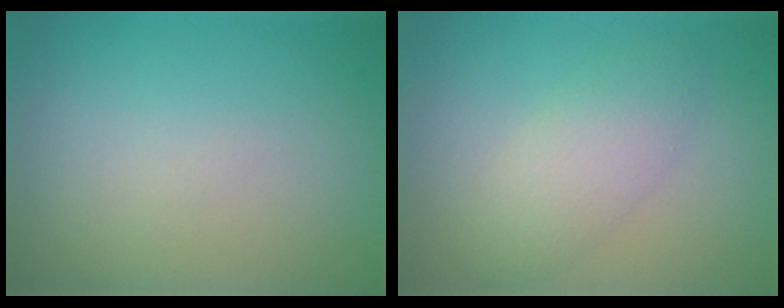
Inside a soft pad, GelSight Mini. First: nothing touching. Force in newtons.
{"total": 3.1, "press": 3.1, "slide": 0.0}